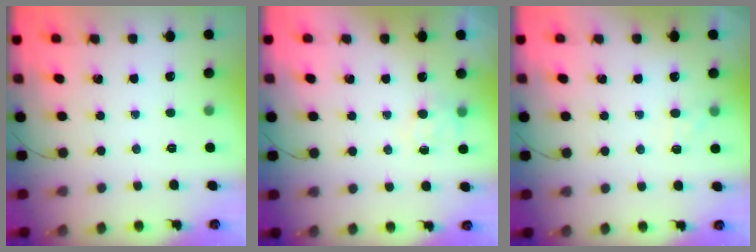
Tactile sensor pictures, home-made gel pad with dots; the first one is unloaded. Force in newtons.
{"total": 5.9, "press": 5.8, "slide": 1.3}
{"total": 5.0, "press": 4.9, "slide": 1.3}